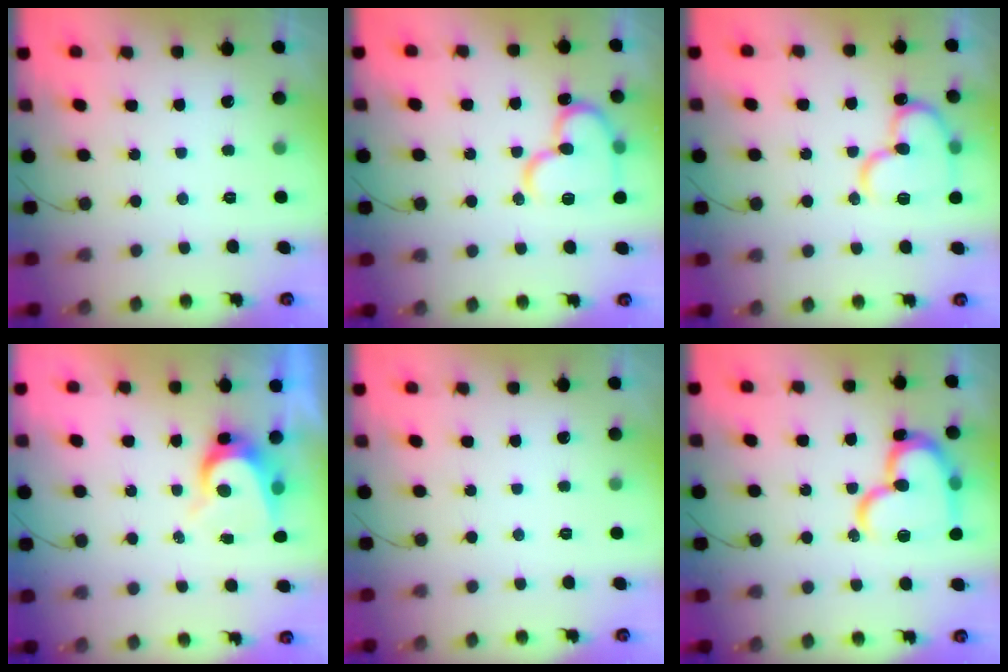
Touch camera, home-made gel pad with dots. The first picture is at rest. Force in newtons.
{"total": 16.0, "press": 15.9, "slide": 1.8}
{"total": 15.0, "press": 14.8, "slide": 2.2}
{"total": 6.6, "press": 6.6, "slide": 0.5}
{"total": 0.0}
{"total": 19.4, "press": 19.3, "slide": 1.9}